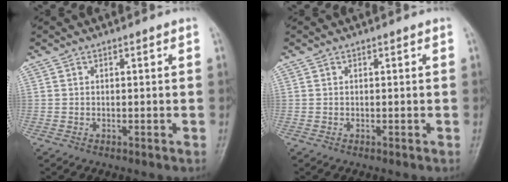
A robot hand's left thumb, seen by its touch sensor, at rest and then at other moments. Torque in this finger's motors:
{"motor_torque": [0.00, 0.00, 0.01, -0.01, 0.00]}